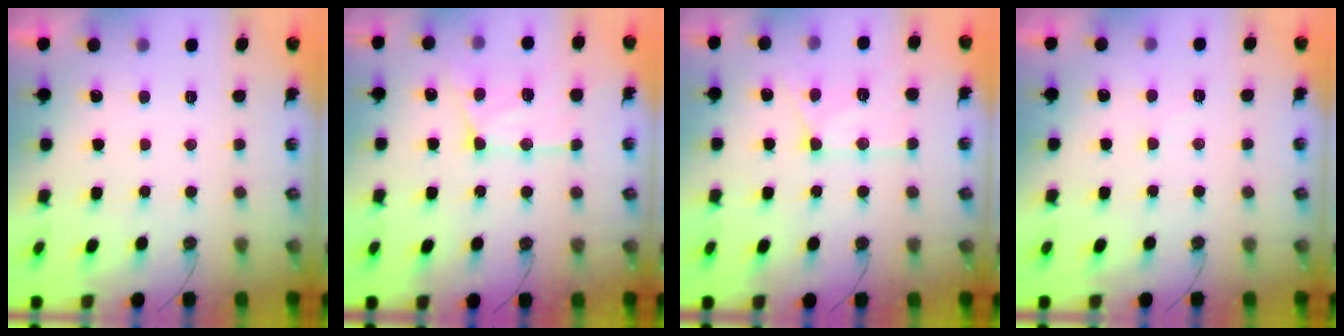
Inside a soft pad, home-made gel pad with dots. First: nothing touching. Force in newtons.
{"total": 14.0, "press": 14.0, "slide": 1.4}
{"total": 12.8, "press": 12.8, "slide": 1.4}
{"total": 6.5, "press": 6.5, "slide": 0.7}